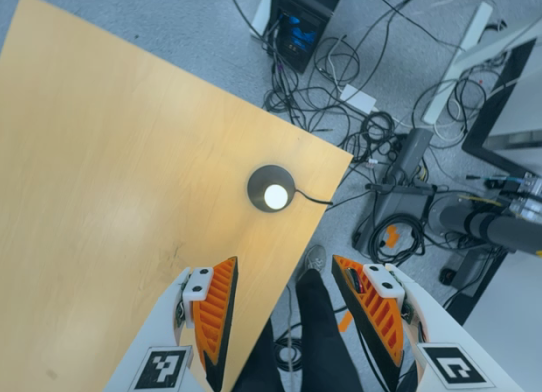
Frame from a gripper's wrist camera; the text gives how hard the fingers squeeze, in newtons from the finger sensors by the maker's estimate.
{"total": 0.0}